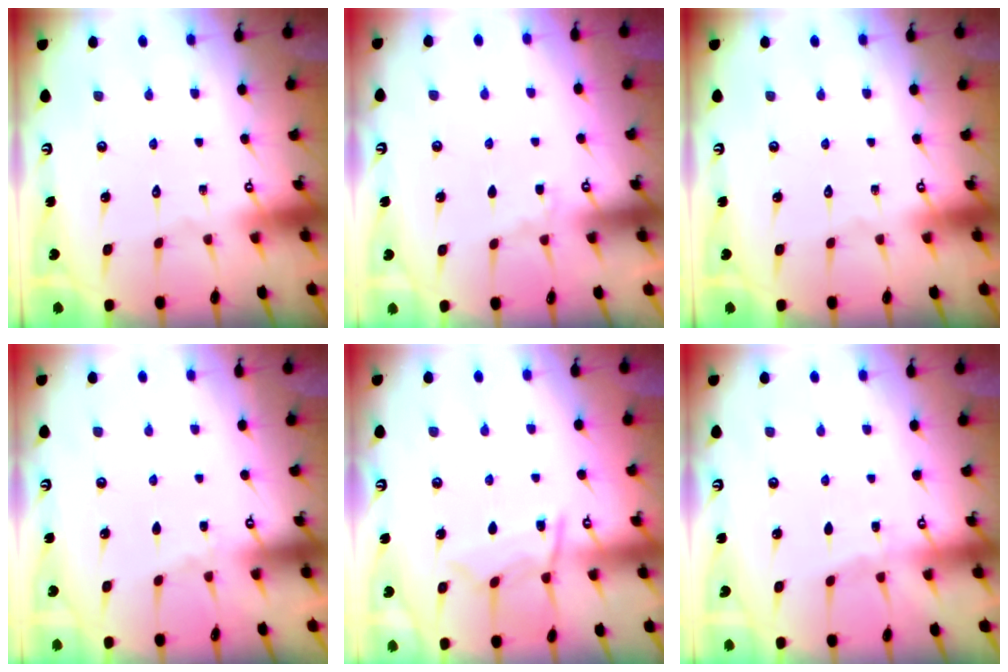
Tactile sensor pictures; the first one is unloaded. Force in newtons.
{"total": 3.2, "press": 3.2, "slide": 0.5}
{"total": 0.0}
{"total": 2.3, "press": 2.2, "slide": 0.4}
{"total": 9.7, "press": 9.7, "slide": 0.8}
{"total": 3.1, "press": 3.1, "slide": 0.4}